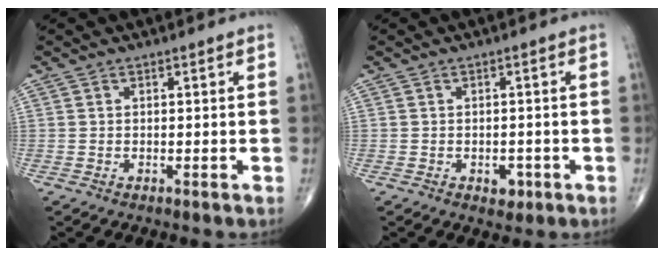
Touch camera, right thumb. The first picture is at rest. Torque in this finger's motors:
{"motor_torque": [0.64, 0.14, 0.16, -0.37, 0.00]}